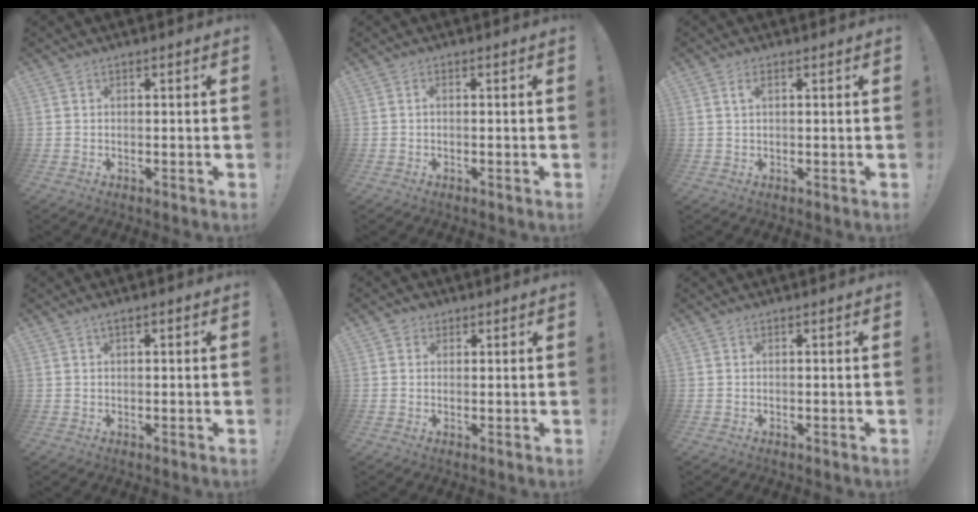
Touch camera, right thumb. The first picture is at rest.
{"total": 0.8, "force": [-0.2, 0.0, 0.8], "torque": [-0.018, 0.003, -0.004]}
{"total": 2.5, "force": [0.9, 1.1, 2.0], "torque": [-0.040, 0.002, 0.014]}
{"total": 1.5, "force": [0.6, 0.6, 1.2], "torque": [-0.016, -0.001, 0.009]}
{"total": 2.2, "force": [1.0, 2.0, 0.3], "torque": [-0.002, 0.000, 0.017]}
{"total": 0.0}